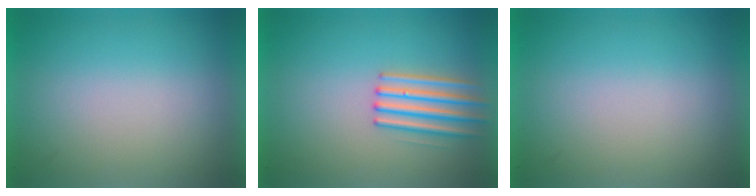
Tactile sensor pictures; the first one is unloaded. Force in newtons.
{"total": 3.1}
{"total": 0.0}